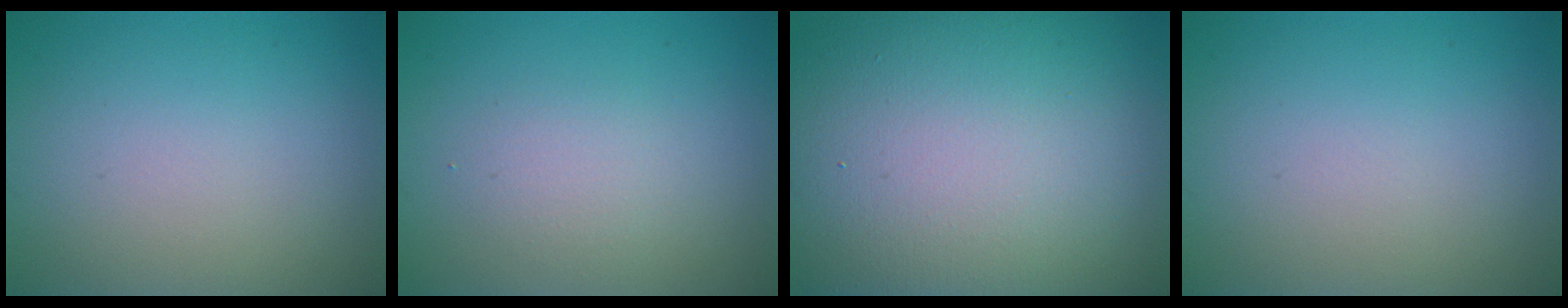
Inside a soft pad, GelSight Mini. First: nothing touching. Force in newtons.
{"total": 1.7, "press": 1.7, "slide": 0.1}
{"total": 20.3, "press": 20.2, "slide": 1.3}
{"total": 0.0}